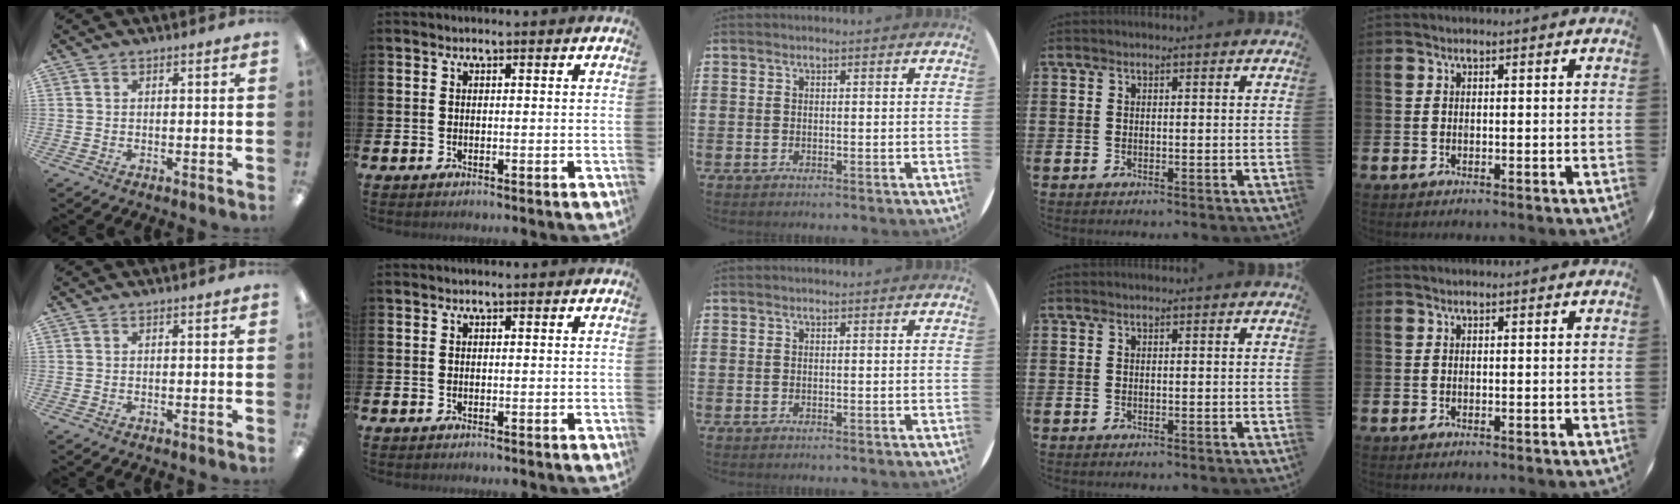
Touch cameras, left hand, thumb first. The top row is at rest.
{}